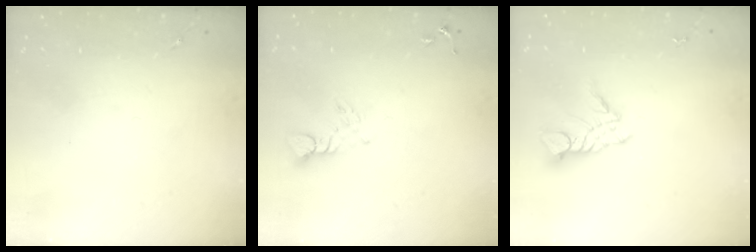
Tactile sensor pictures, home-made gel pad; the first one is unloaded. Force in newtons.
{"total": 3.9, "press": 3.9, "slide": 0.5}
{"total": 8.9, "press": 8.9, "slide": 0.8}